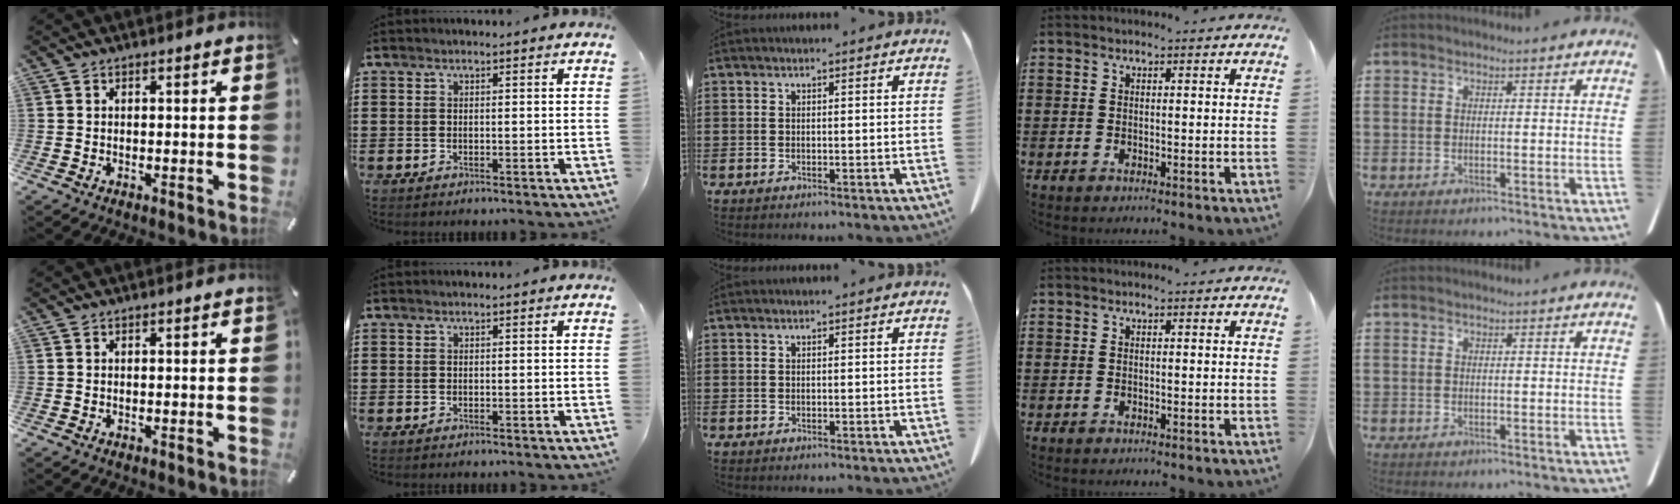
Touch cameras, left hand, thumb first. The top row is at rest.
{}